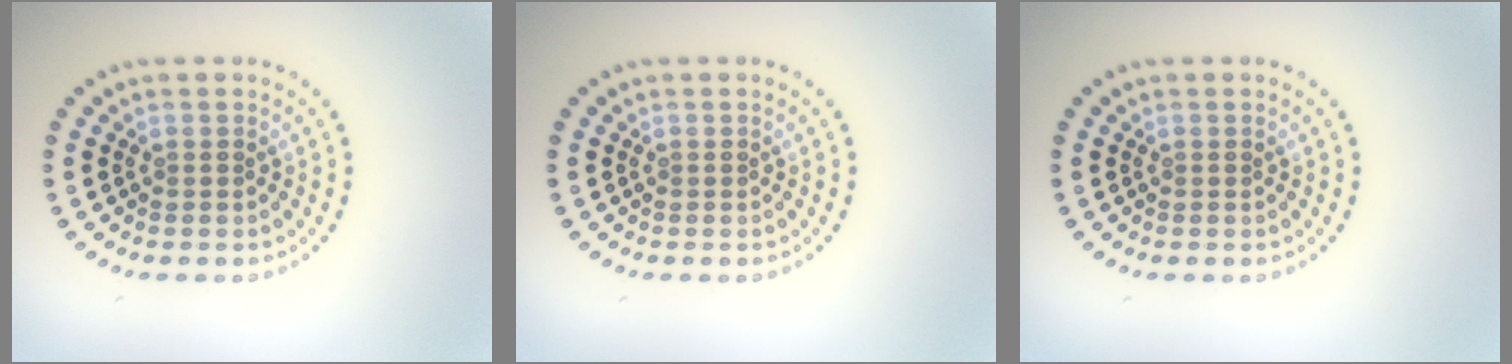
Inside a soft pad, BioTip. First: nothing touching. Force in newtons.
{"total": 0.0}
{"total": 0.0}